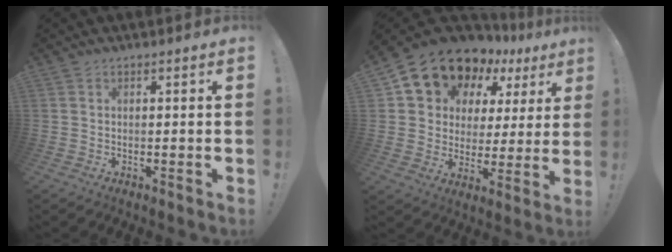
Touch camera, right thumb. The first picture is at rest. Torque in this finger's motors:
{"motor_torque": [1.49, 3.09, 0.34, 0.18, 0.10]}